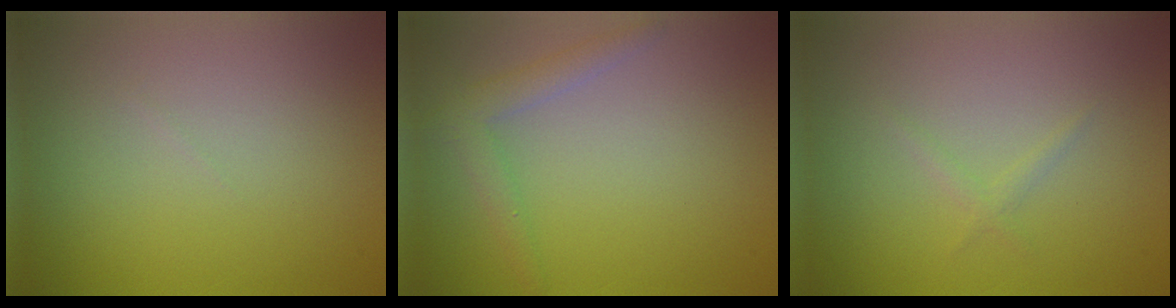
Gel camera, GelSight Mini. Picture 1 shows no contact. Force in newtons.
{"total": 2.3, "press": 2.3, "slide": 0.1}
{"total": 0.9, "press": 0.9, "slide": 0.1}